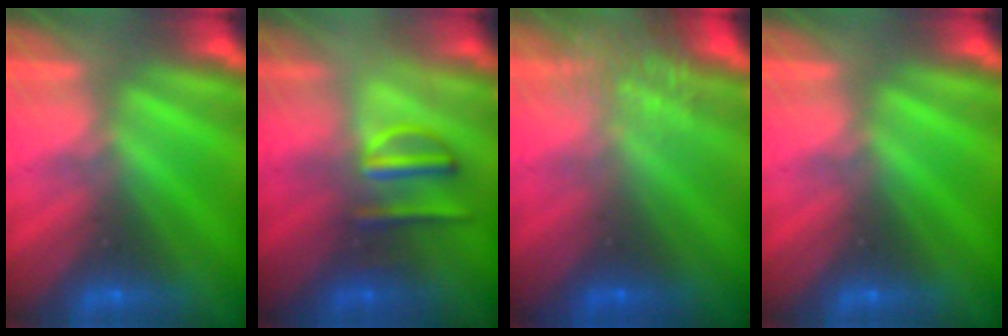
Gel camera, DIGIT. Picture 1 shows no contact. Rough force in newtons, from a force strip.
{"total": 2.9}
{"total": 7.4}
{"total": 0.0}